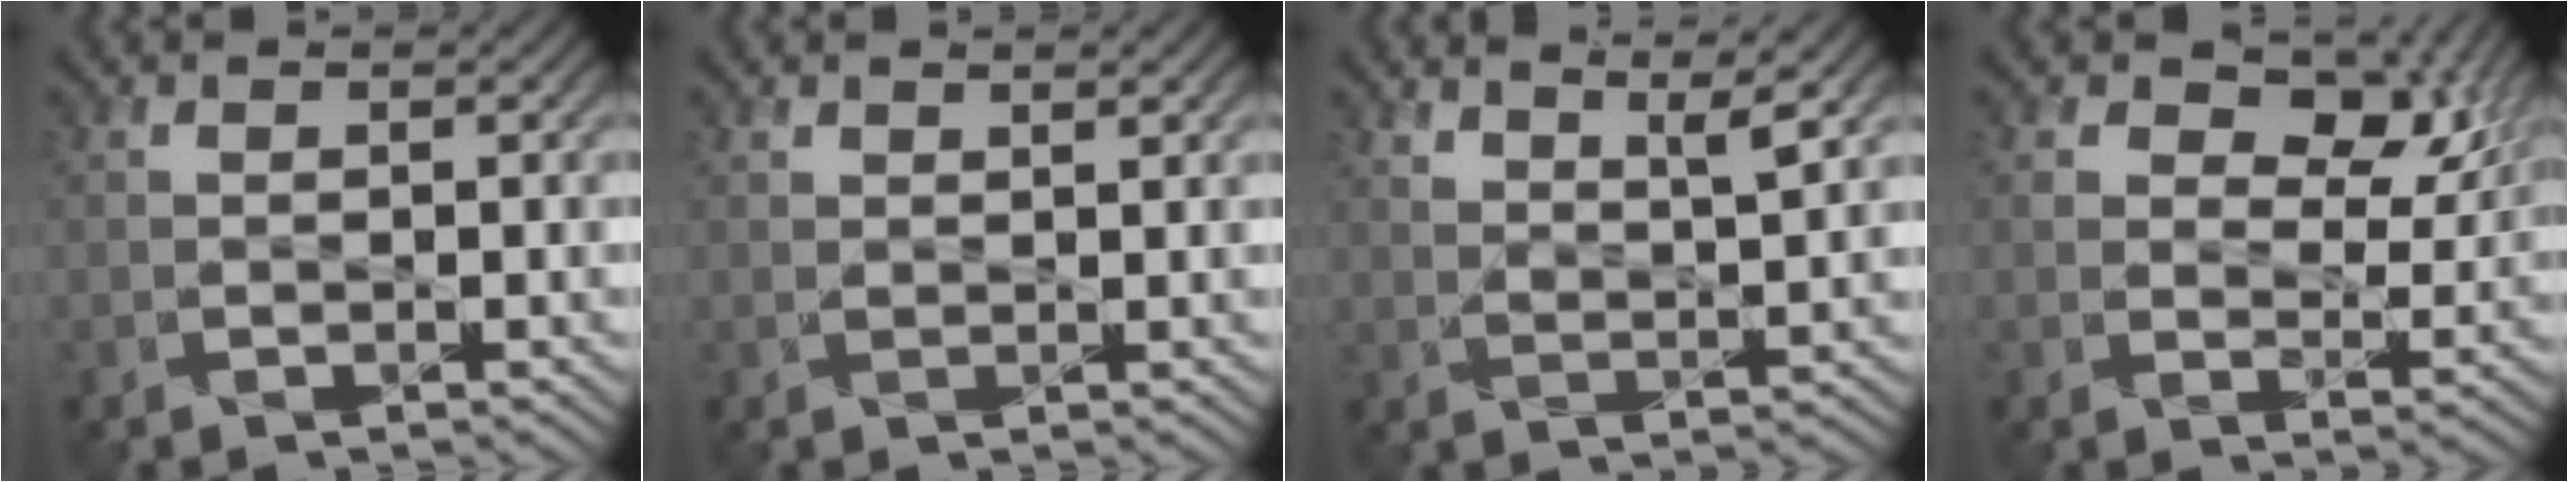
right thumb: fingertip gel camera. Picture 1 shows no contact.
{"total": 1.0, "force": [1.0, -0.1, 0.0], "torque": [-0.004, -0.001, 0.017]}
{"total": 4.3, "force": [3.5, 0.3, 2.4], "torque": [-0.043, -0.003, 0.065]}
{"total": 7.8, "force": [3.9, 4.9, 4.7], "torque": [-0.082, -0.008, 0.056]}